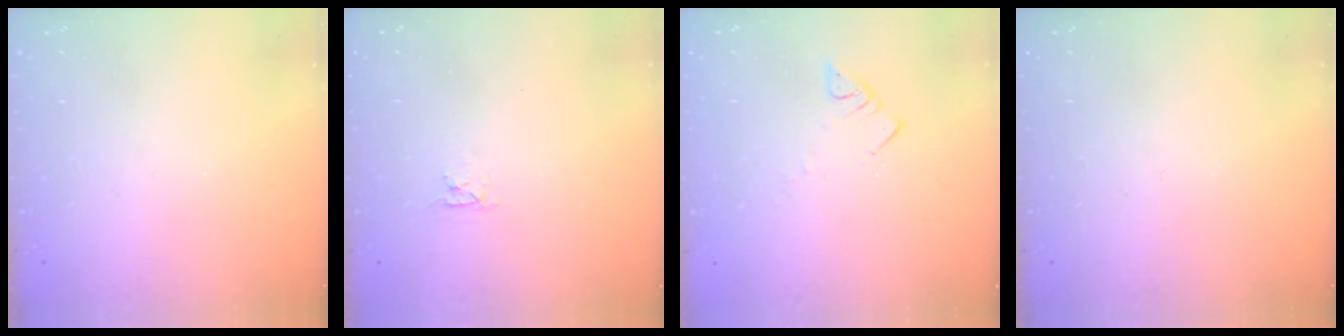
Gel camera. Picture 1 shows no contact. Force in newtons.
{"total": 2.8, "press": 2.8, "slide": 0.3}
{"total": 2.8, "press": 2.8, "slide": 0.2}
{"total": 0.0}